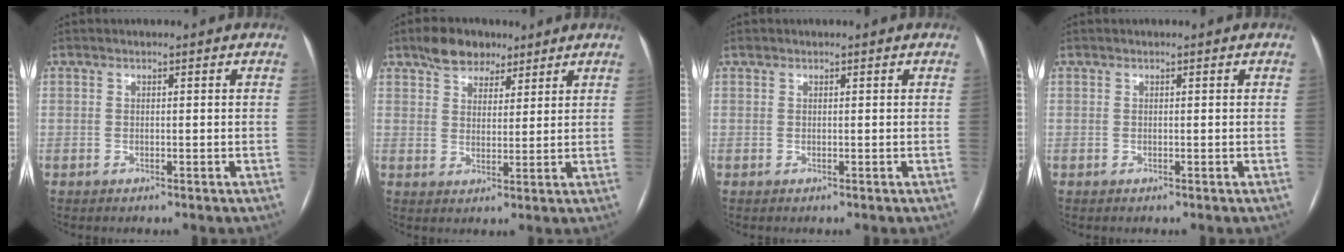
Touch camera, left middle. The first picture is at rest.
{"total": 6.4, "force": [4.6, 3.7, 2.4], "torque": [-0.039, 0.015, 0.079]}
{"total": 0.0}
{"total": 0.0}